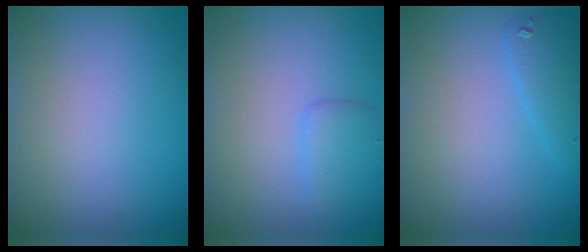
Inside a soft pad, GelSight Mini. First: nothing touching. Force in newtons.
{"total": 1.8, "press": 1.8, "slide": 0.2}
{"total": 2.1, "press": 2.1, "slide": 0.2}